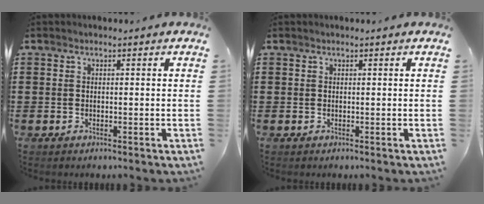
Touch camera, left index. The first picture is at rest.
{"total": 0.0}